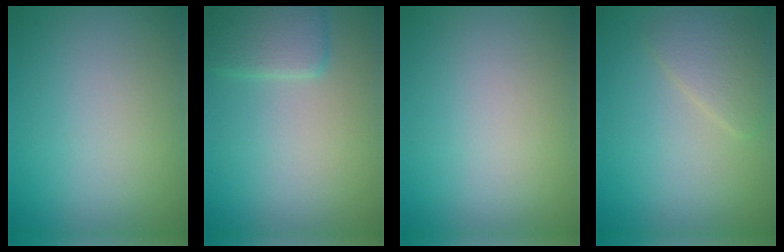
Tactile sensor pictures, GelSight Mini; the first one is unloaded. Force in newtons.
{"total": 2.9, "press": 2.9, "slide": 0.1}
{"total": 0.0}
{"total": 2.4, "press": 2.4, "slide": 0.1}